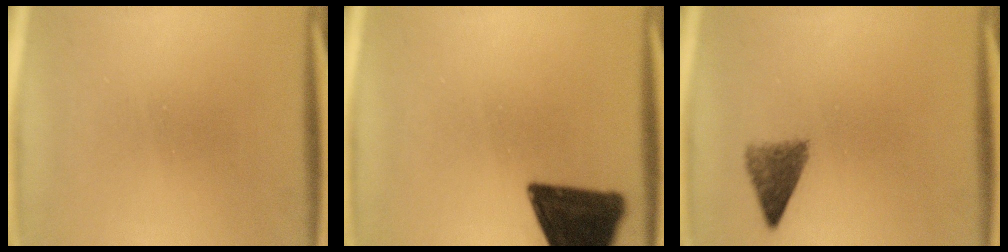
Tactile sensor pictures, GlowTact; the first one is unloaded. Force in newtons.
{"total": 15.5}
{"total": 3.9}